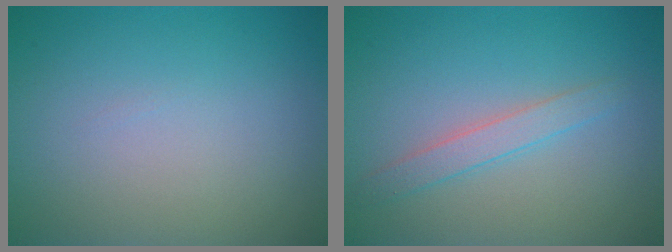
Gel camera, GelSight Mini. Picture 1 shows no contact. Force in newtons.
{"total": 2.1, "press": 2.1, "slide": 0.1}